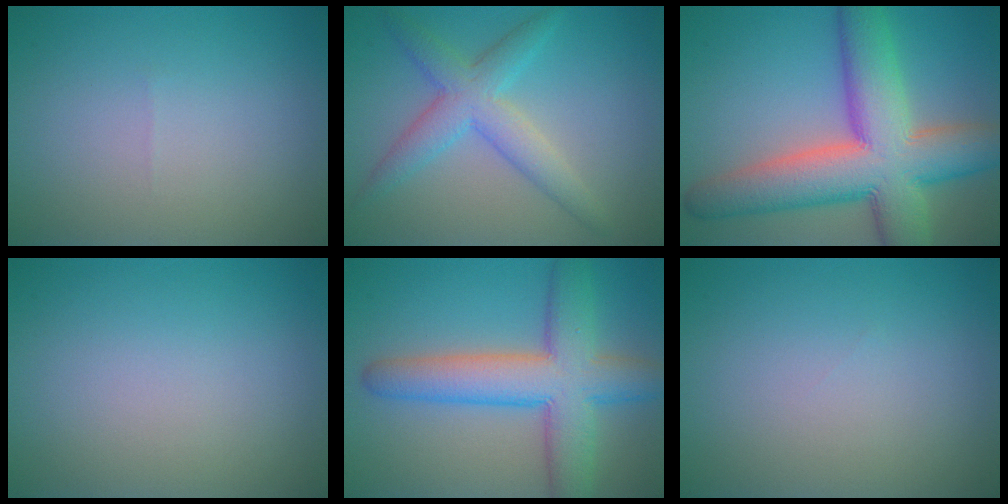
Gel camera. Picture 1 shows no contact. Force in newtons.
{"total": 3.6, "press": 3.6, "slide": 0.2}
{"total": 12.2, "press": 12.2, "slide": 0.6}
{"total": 0.0}
{"total": 8.4, "press": 8.4, "slide": 0.2}
{"total": 0.0}